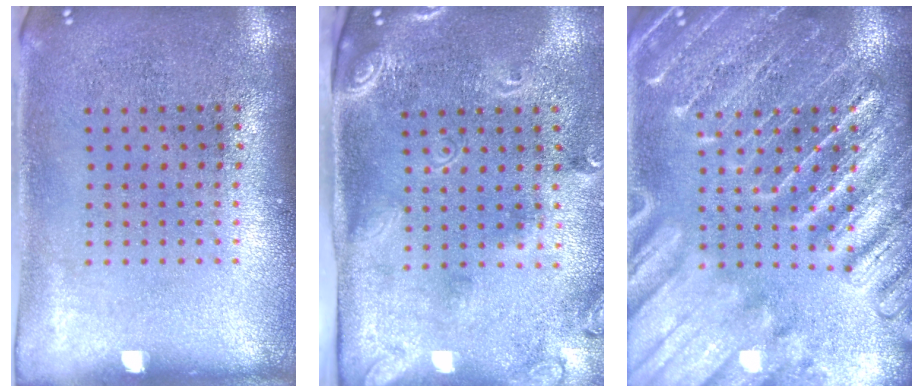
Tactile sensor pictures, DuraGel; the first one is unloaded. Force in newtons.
{"total": 2.5, "press": 1.7, "slide": 1.8}
{"total": 5.7, "press": 5.6, "slide": 0.8}